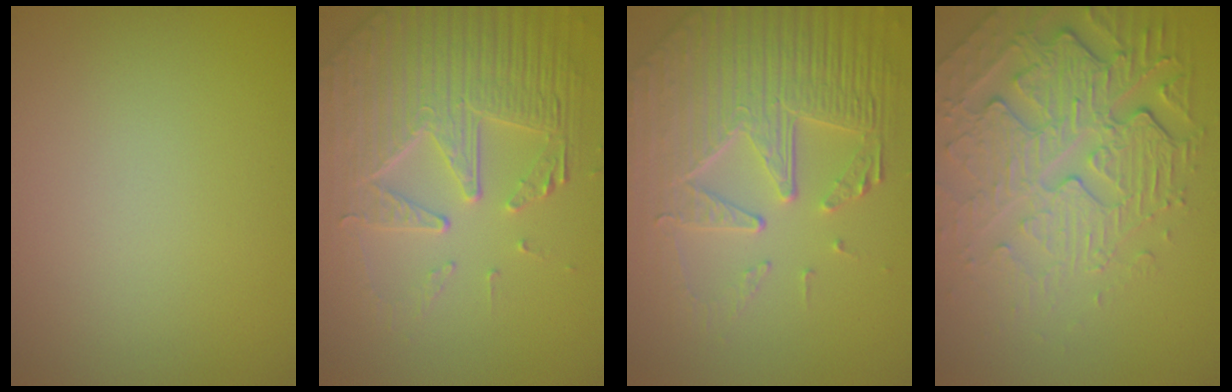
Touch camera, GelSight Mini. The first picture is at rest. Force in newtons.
{"total": 7.9, "press": 5.6, "slide": 5.5}
{"total": 8.8, "press": 6.0, "slide": 6.4}
{"total": 7.6, "press": 5.4, "slide": 5.4}